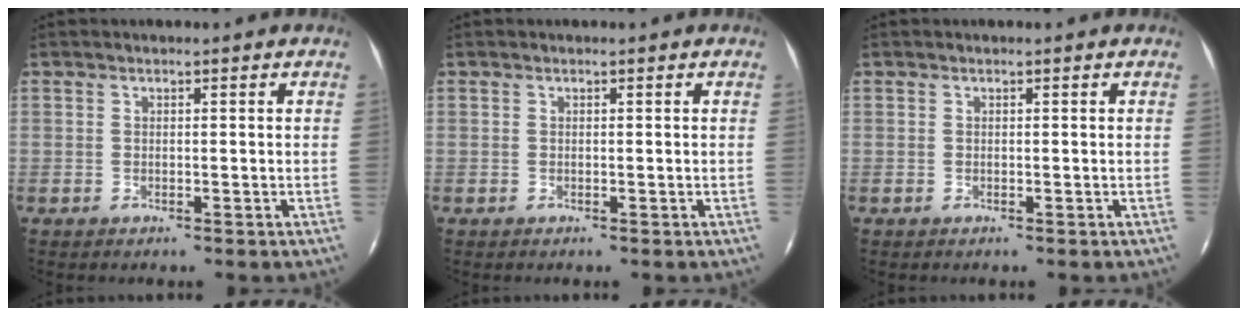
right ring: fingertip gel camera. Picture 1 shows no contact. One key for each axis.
{"total": 0.0}
{"total": 0.0}